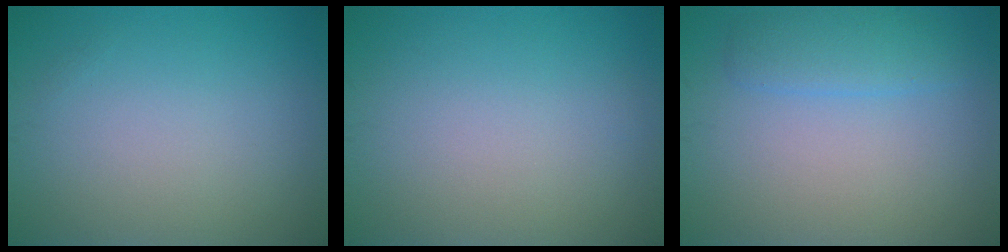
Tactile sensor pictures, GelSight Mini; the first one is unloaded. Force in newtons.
{"total": 0.0}
{"total": 2.5, "press": 2.5, "slide": 0.2}